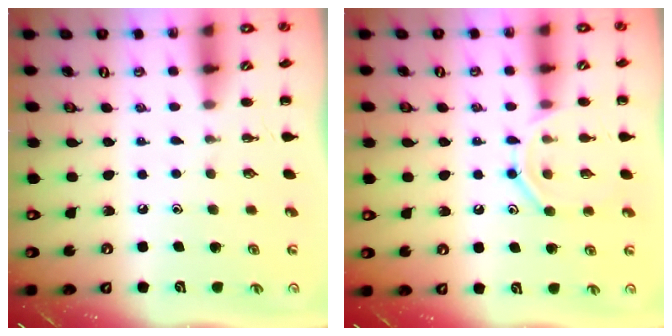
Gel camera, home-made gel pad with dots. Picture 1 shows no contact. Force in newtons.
{"total": 10.0, "press": 9.9, "slide": 1.1}